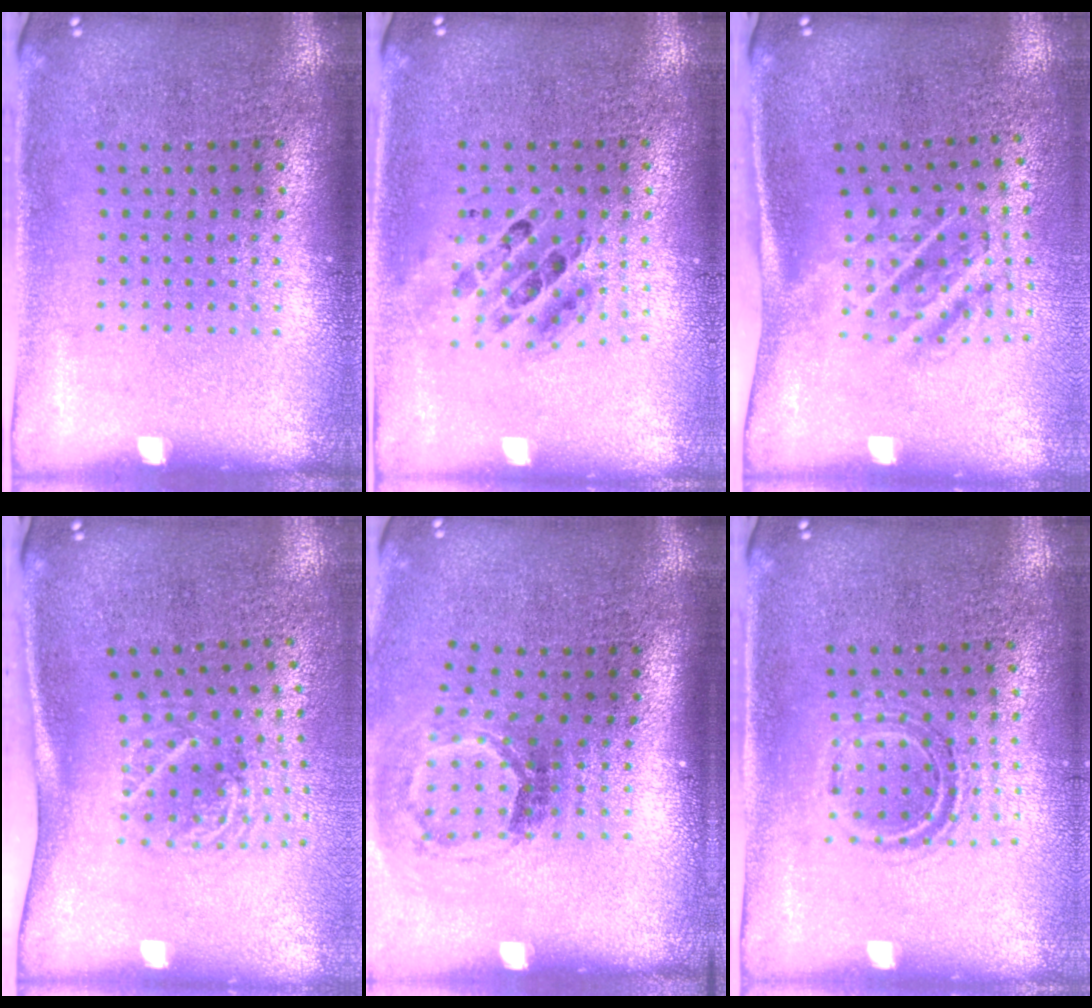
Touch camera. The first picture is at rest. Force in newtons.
{"total": 0.8, "press": 0.7, "slide": 0.1}
{"total": 1.8, "press": 1.2, "slide": 1.4}
{"total": 2.0, "press": 1.3, "slide": 1.5}
{"total": 1.8, "press": 1.1, "slide": 1.4}
{"total": 1.0, "press": 1.0, "slide": 0.3}